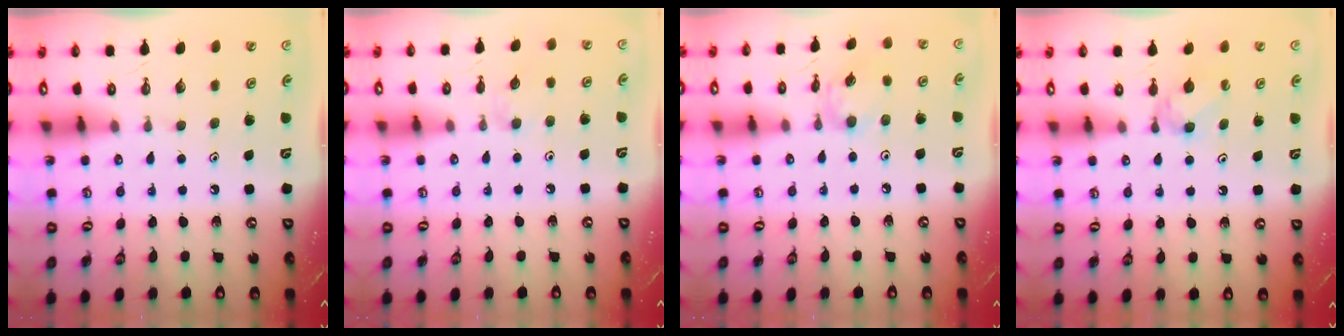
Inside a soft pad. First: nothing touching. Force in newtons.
{"total": 2.6, "press": 2.5, "slide": 0.4}
{"total": 6.9, "press": 6.9, "slide": 0.3}
{"total": 3.3, "press": 3.3, "slide": 0.7}